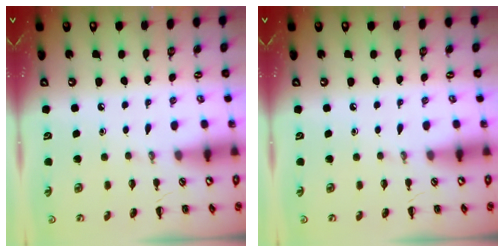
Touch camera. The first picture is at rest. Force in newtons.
{"total": 0.0}